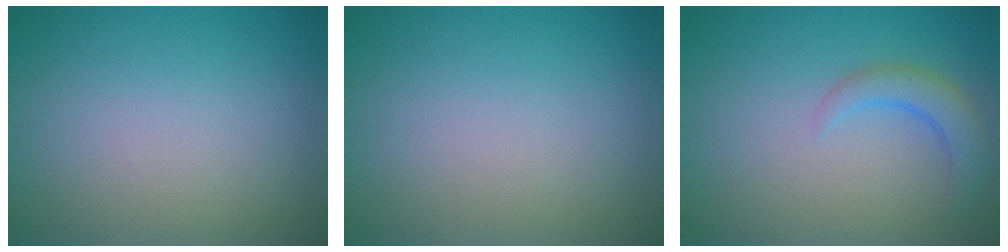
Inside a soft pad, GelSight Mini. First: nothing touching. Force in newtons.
{"total": 0.0}
{"total": 2.8, "press": 2.8, "slide": 0.4}